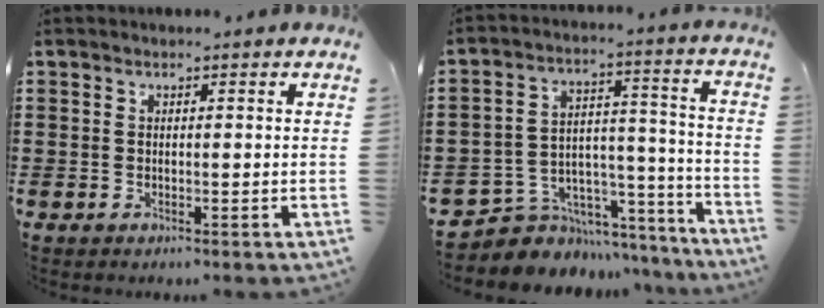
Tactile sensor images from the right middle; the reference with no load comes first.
{"total": 5.7, "force": [-4.6, 3.4, 0.4], "torque": [-0.015, 0.011, -0.086]}